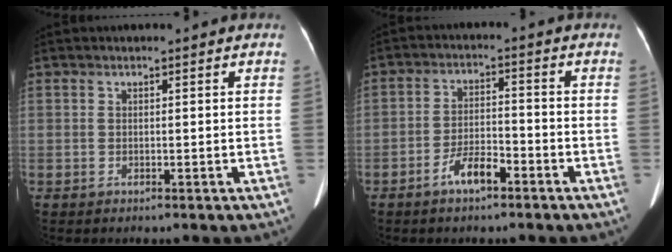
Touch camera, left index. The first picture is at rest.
{"total": 5.0, "force": [-3.3, 1.5, 3.4], "torque": [-0.071, 0.003, -0.058]}